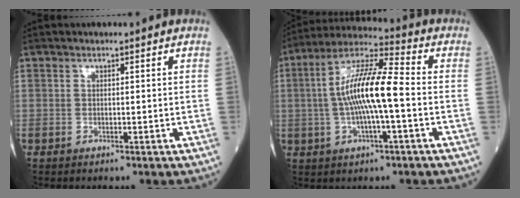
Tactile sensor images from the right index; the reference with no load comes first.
{"total": 12.6, "force": [-0.9, 1.8, 12.4], "torque": [-0.235, 0.017, -0.021]}